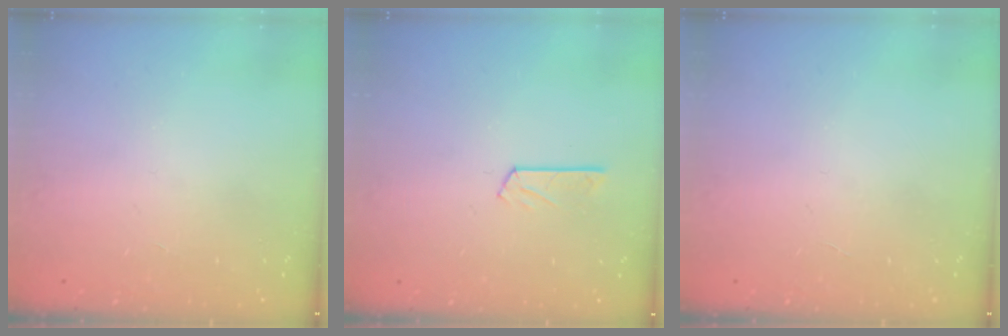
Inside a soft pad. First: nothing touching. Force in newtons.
{"total": 4.2, "press": 4.2, "slide": 0.4}
{"total": 0.0}